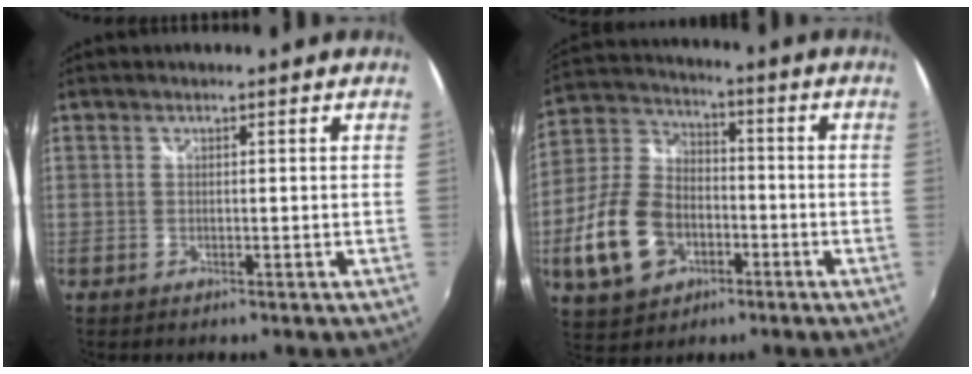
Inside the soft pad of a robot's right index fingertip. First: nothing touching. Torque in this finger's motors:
{"motor_torque": [1.64, -0.50, 0.55, 0.17]}